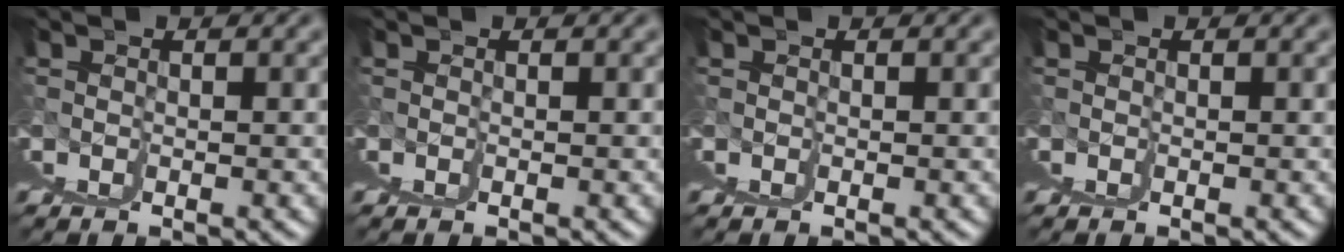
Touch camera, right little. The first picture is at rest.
{"total": 0.0}
{"total": 0.0}
{"total": 0.0}